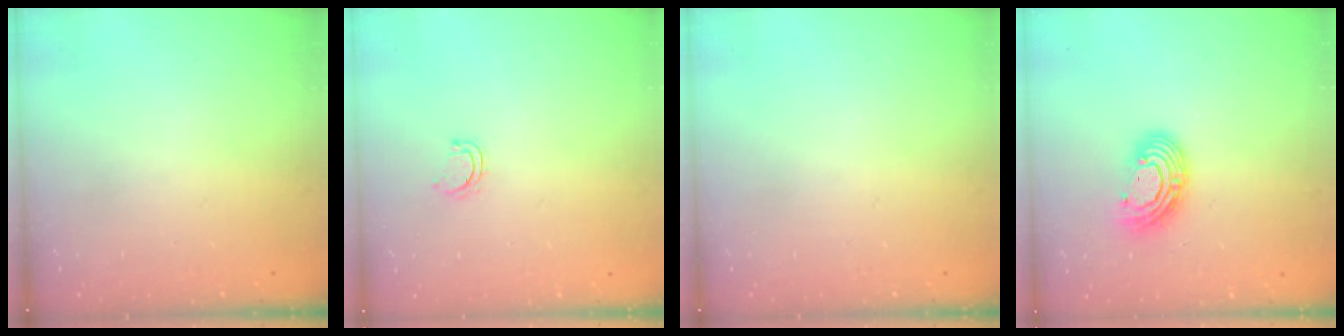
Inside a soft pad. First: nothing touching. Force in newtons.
{"total": 4.0, "press": 3.9, "slide": 0.4}
{"total": 0.0}
{"total": 11.3, "press": 11.2, "slide": 0.9}